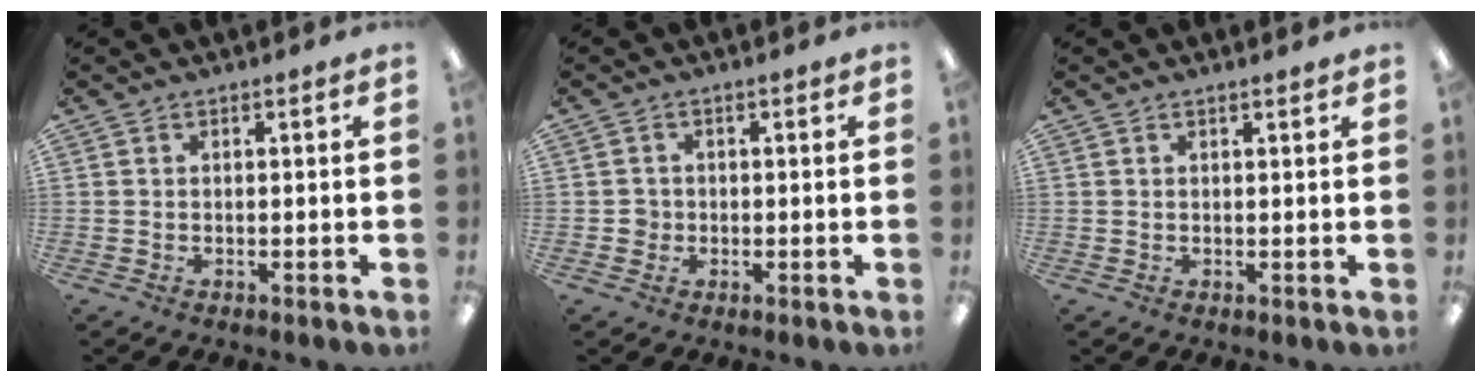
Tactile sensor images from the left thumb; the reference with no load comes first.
{"total": 2.1, "force": [-0.3, 2.0, 0.3], "torque": [0.001, 0.001, -0.011]}
{"total": 0.8, "force": [0.7, 0.1, 0.5], "torque": [-0.010, 0.000, 0.012]}